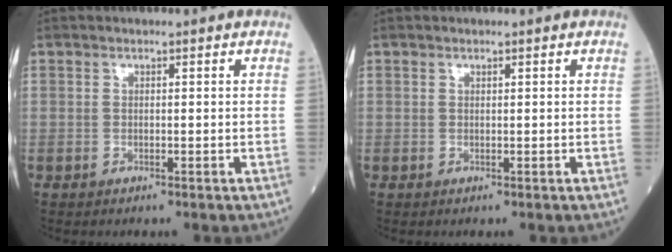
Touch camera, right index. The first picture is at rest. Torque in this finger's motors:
{"motor_torque": [0.03, 0.01, -0.09, -0.01]}